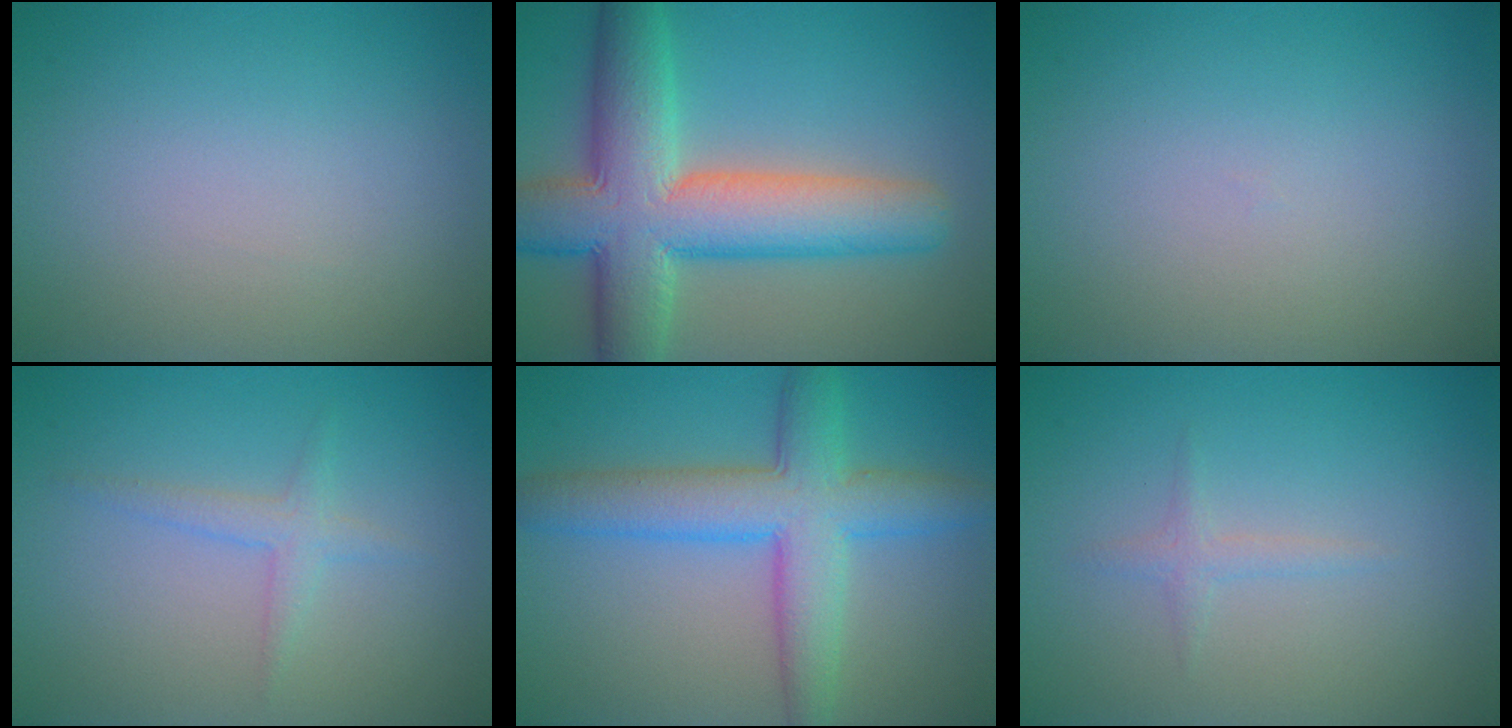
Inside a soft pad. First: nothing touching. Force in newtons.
{"total": 10.9, "press": 10.9, "slide": 0.8}
{"total": 0.0}
{"total": 1.6, "press": 1.6, "slide": 0.1}
{"total": 6.9, "press": 6.9, "slide": 0.1}
{"total": 1.0, "press": 1.0, "slide": 0.1}